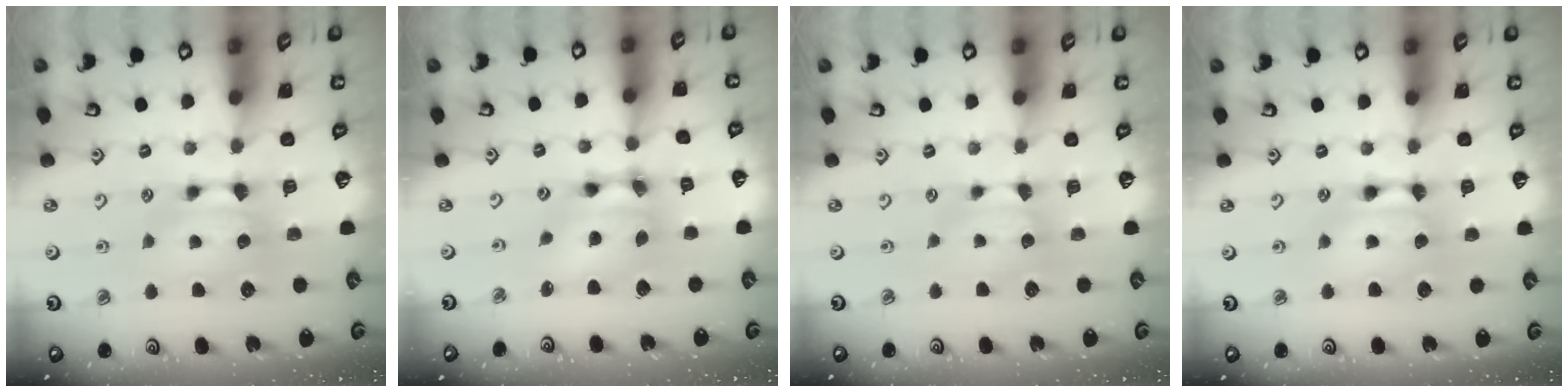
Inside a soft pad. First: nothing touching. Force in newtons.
{"total": 7.8, "press": 7.1, "slide": 3.2}
{"total": 1.0, "press": 0.9, "slide": 0.3}
{"total": 2.0, "press": 2.0, "slide": 0.1}